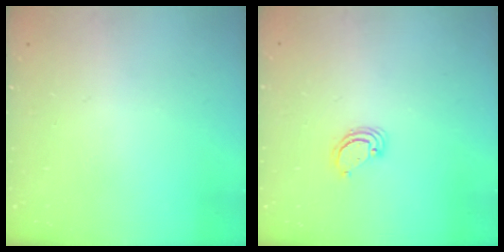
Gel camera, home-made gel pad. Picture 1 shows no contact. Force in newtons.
{"total": 4.1, "press": 4.1, "slide": 0.2}